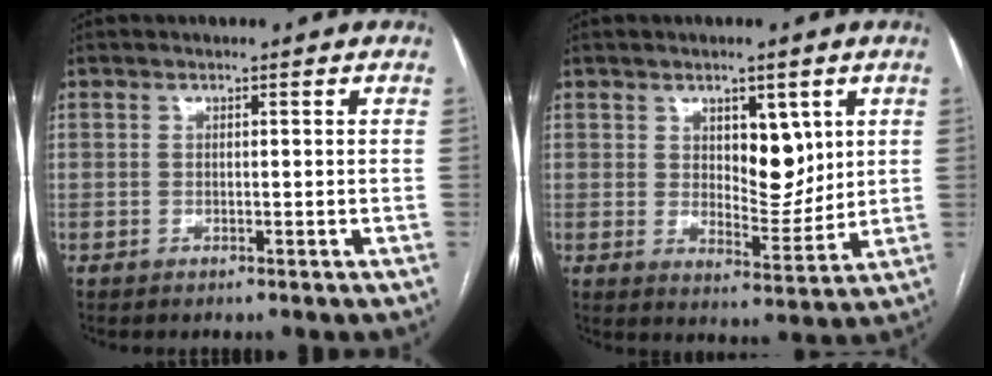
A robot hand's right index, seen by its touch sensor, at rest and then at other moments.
{"total": 7.0, "force": [2.6, 3.4, 5.5], "torque": [-0.081, -0.002, 0.047]}